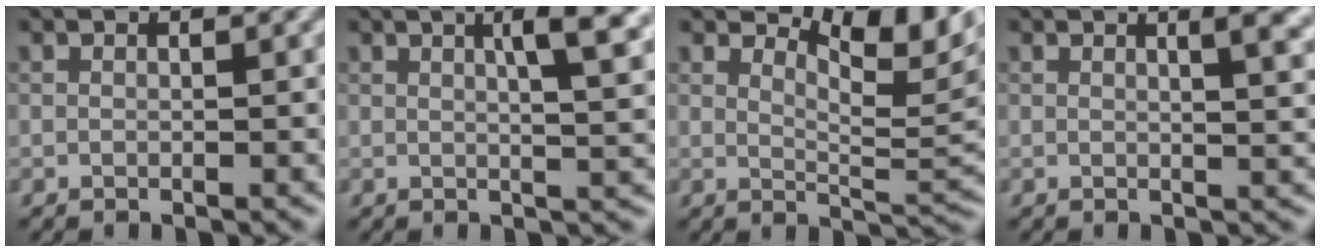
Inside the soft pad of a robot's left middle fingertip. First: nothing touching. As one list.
[{"total": 6.2, "force": [2.3, 1.7, 5.5], "torque": [-0.051, 0.015, 0.024]}, {"total": 6.7, "force": [4.3, 2.1, 4.7], "torque": [-0.066, -0.004, 0.070]}, {"total": 4.7, "force": [2.0, 1.9, 3.9], "torque": [-0.022, 0.011, 0.015]}]